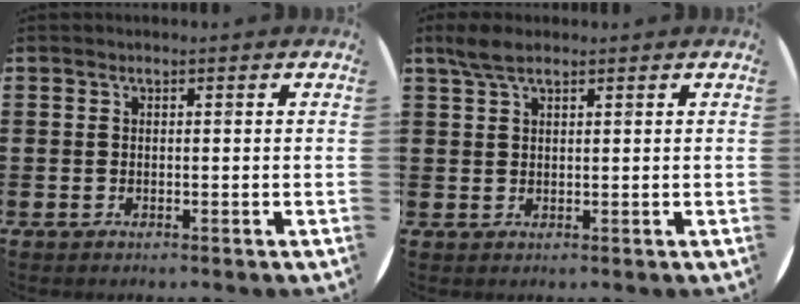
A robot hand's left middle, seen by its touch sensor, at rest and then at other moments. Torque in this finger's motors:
{"motor_torque": [0.59, -0.48, 0.06, 0.02]}